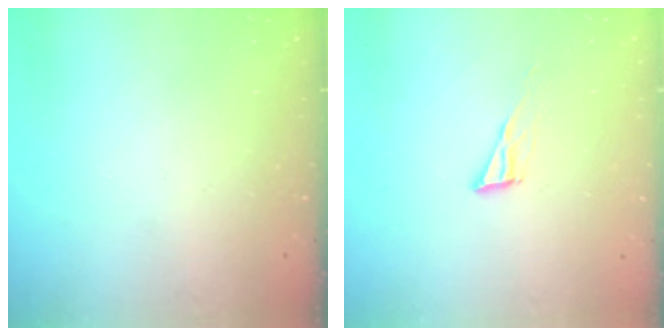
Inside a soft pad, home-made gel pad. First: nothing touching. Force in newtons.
{"total": 7.0, "press": 6.9, "slide": 0.9}